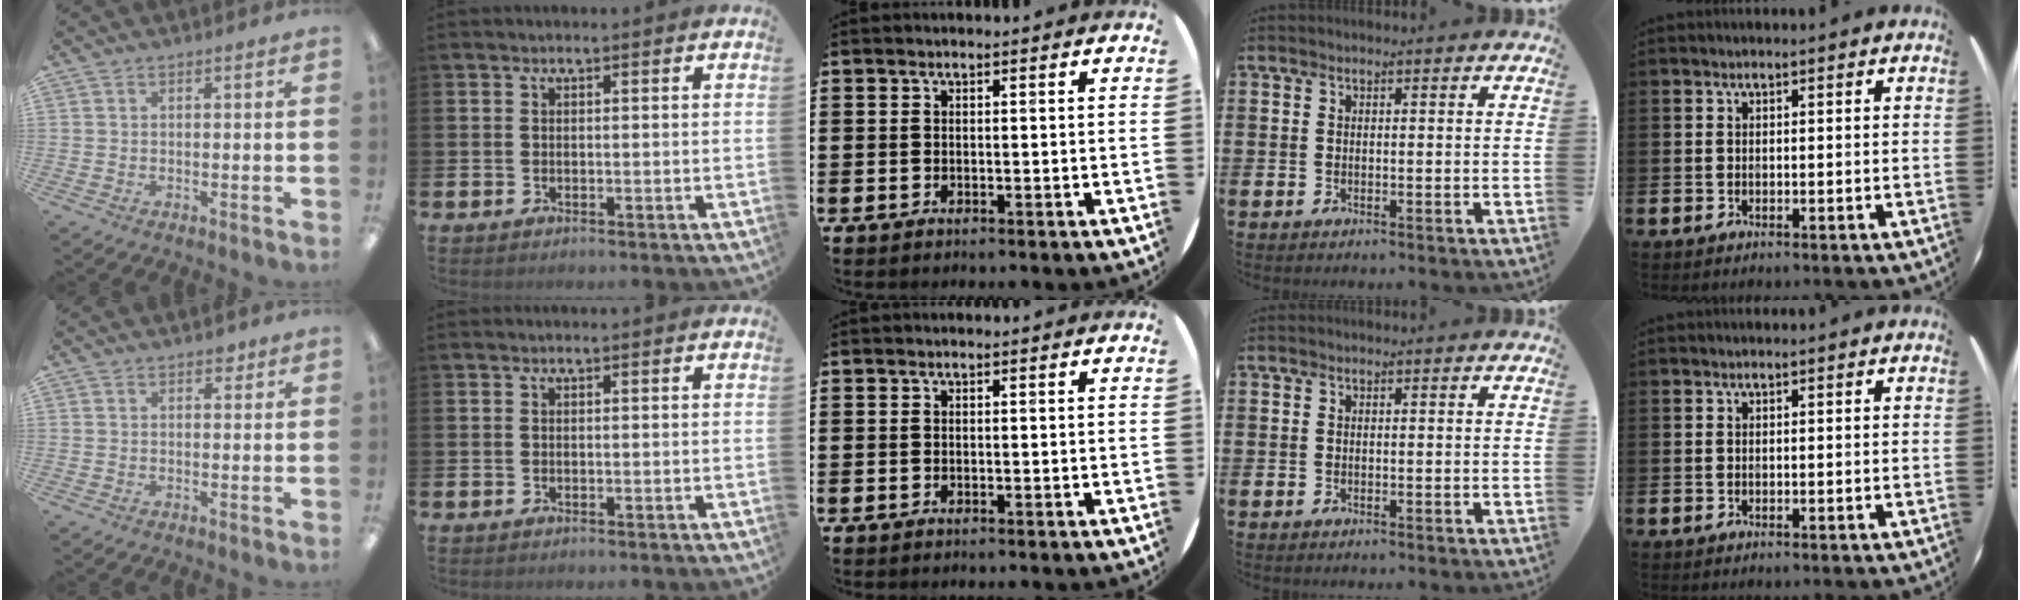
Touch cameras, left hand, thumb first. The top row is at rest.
{"thumb": {"total": 1.9, "force": [1.2, 1.2, 0.9], "torque": [-0.003, -0.004, 0.018]}}